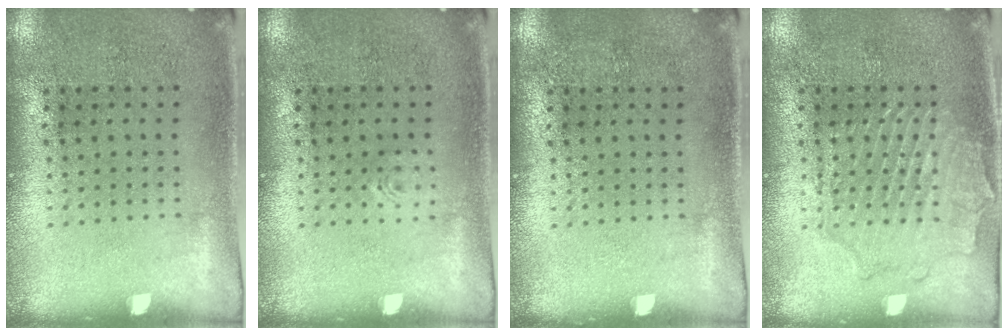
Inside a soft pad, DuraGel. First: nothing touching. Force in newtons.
{"total": 0.6, "press": 0.6, "slide": 0.2}
{"total": 0.0}
{"total": 2.1, "press": 2.1, "slide": 0.2}